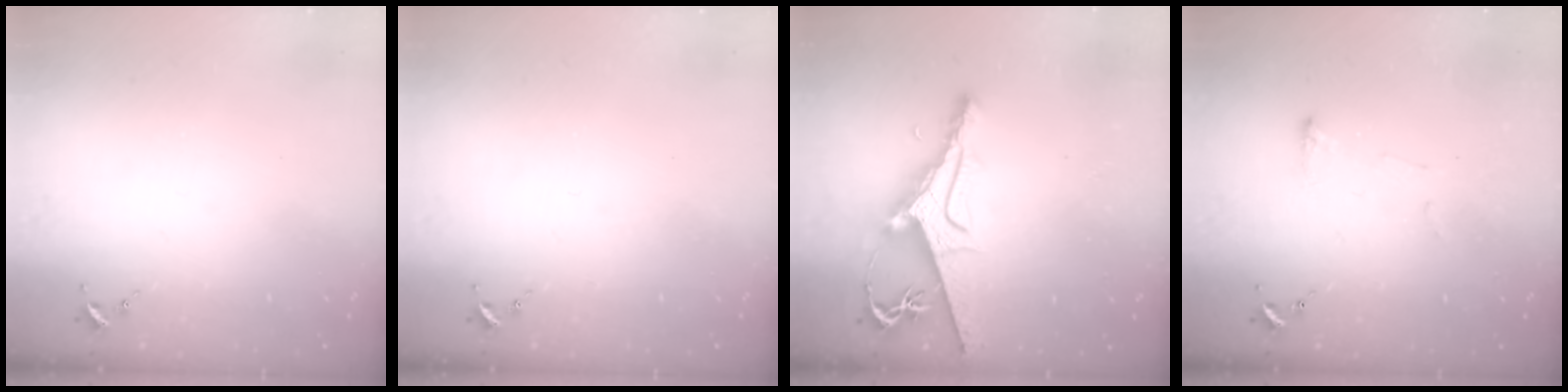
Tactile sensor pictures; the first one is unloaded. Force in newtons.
{"total": 0.0}
{"total": 10.0, "press": 9.9, "slide": 1.1}
{"total": 4.6, "press": 4.6, "slide": 0.4}